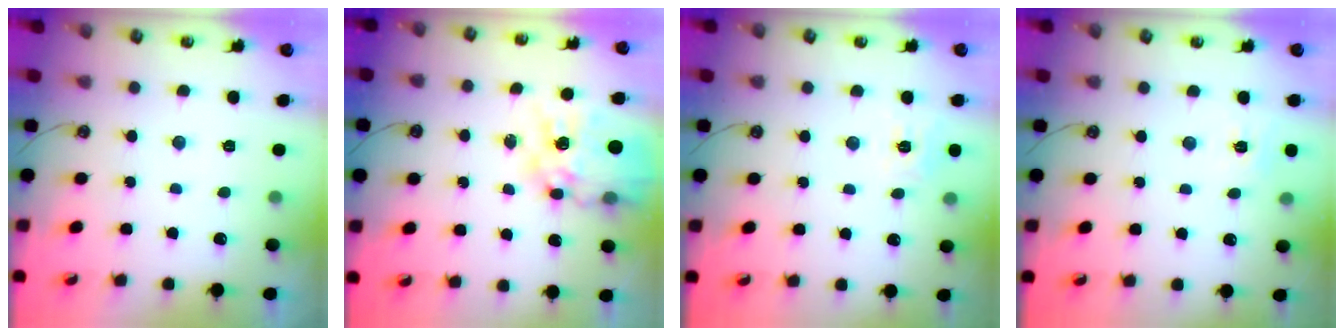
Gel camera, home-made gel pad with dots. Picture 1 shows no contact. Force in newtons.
{"total": 16.9, "press": 16.8, "slide": 1.6}
{"total": 8.3, "press": 8.2, "slide": 1.0}
{"total": 5.6, "press": 5.6, "slide": 0.5}